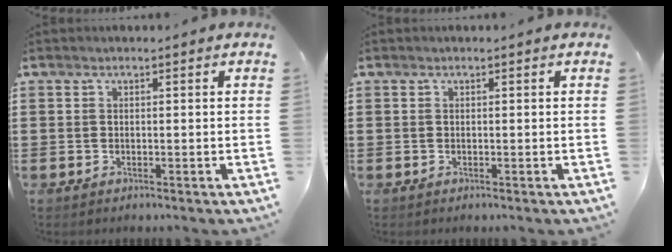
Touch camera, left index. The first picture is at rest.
{"total": 0.0}